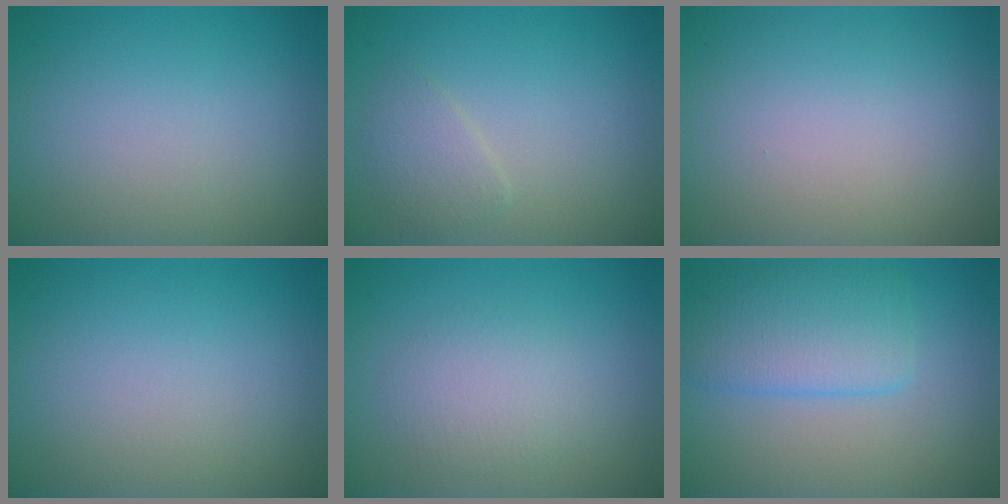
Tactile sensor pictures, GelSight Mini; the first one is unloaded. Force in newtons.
{"total": 1.7, "press": 1.7, "slide": 0.1}
{"total": 0.0}
{"total": 0.0}
{"total": 2.3, "press": 2.3, "slide": 0.1}
{"total": 4.5, "press": 4.5, "slide": 0.3}